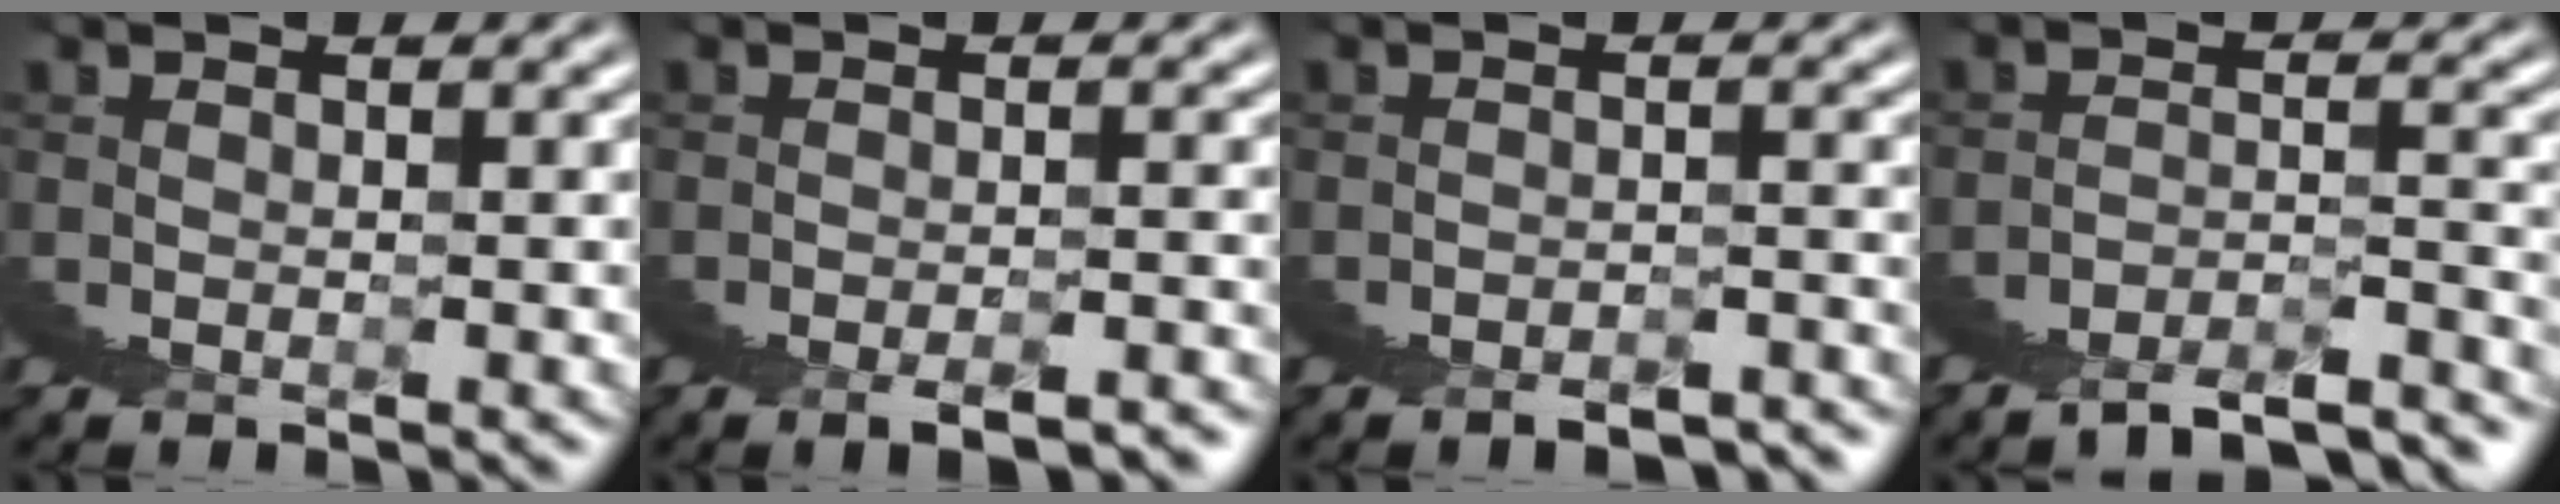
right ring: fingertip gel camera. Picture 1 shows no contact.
{"total": 1.5, "force": [-0.5, -1.4, -0.2], "torque": [0.020, 0.012, -0.015]}
{"total": 2.2, "force": [-2.1, -0.3, -0.3], "torque": [0.030, 0.005, -0.040]}
{"total": 4.0, "force": [-3.0, 1.1, 2.3], "torque": [-0.021, 0.002, -0.057]}